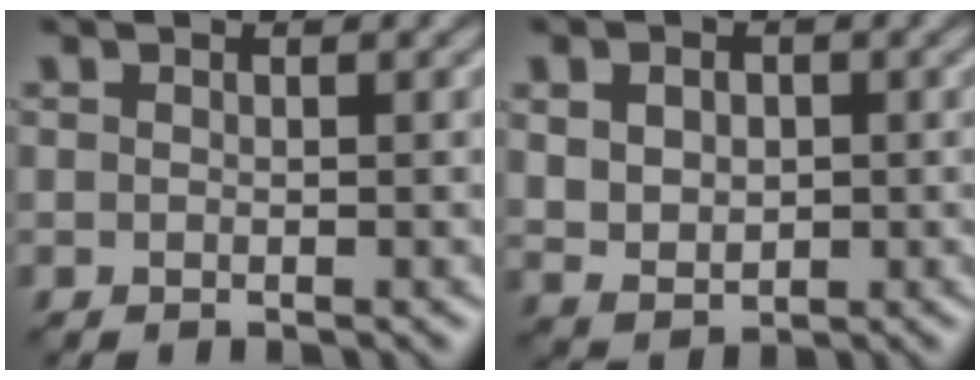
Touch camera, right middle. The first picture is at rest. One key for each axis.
{"total": 3.9, "fx": 0.7, "fy": 3.1, "fz": 2.3, "tx": -0.050, "ty": 0.003, "tz": 0.013}